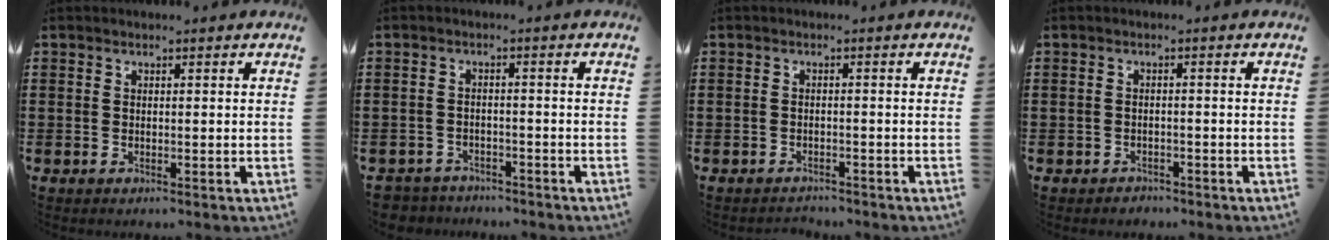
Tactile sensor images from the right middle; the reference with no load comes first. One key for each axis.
{"total": 3.0, "fx": -2.9, "fy": 0.6, "fz": -0.2, "tx": -0.005, "ty": -0.002, "tz": -0.065}
{"total": 1.4, "fx": -1.4, "fy": 0.3, "fz": -0.2, "tx": -0.001, "ty": 0.002, "tz": -0.033}
{"total": 1.2, "fx": -1.1, "fy": 0.4, "fz": -0.1, "tx": -0.002, "ty": 0.003, "tz": -0.027}